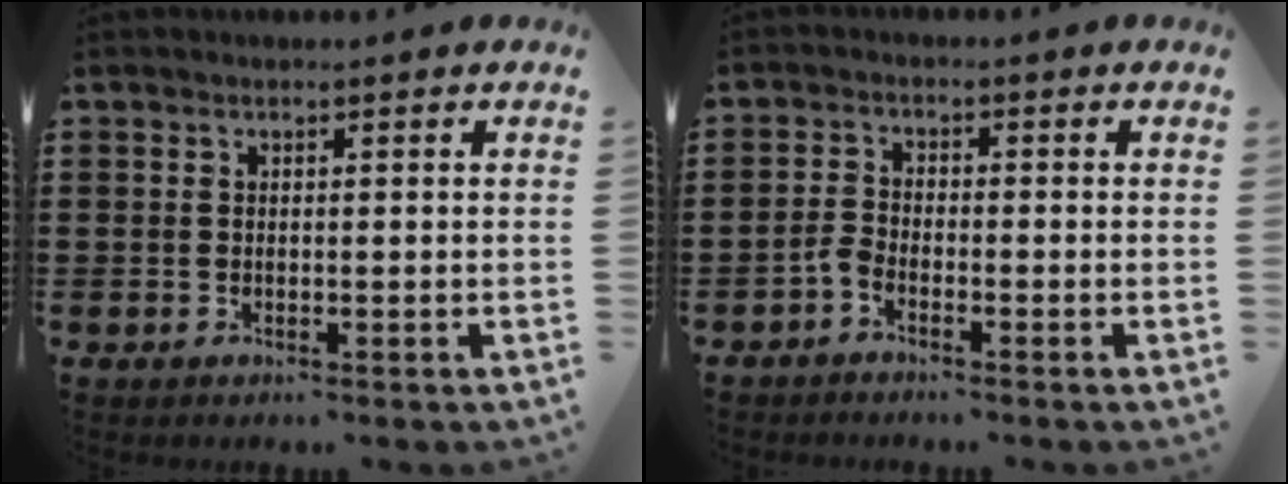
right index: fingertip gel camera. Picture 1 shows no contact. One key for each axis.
{"total": 2.0, "fx": -1.7, "fy": 0.6, "fz": 0.9, "tx": -0.027, "ty": 0.003, "tz": -0.036}